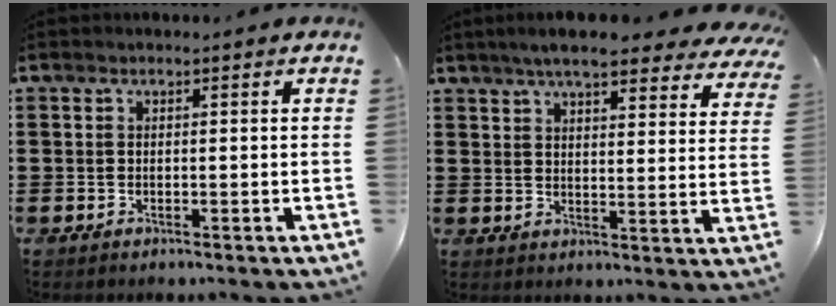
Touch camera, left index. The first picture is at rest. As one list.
[{"total": 6.8, "force": [6.0, 0.6, 3.1], "torque": [-0.073, -0.018, 0.104]}]